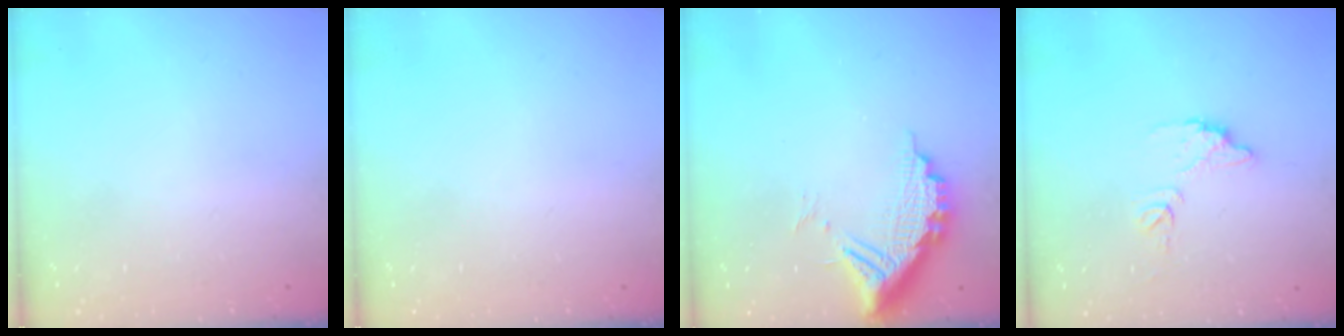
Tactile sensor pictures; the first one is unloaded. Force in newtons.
{"total": 0.0}
{"total": 11.1, "press": 11.1, "slide": 0.8}
{"total": 7.2, "press": 7.2, "slide": 0.3}